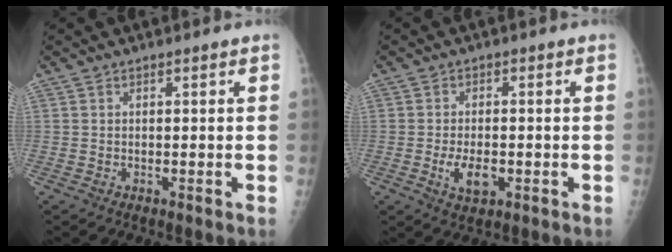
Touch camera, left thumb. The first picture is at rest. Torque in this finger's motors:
{"motor_torque": [-0.56, 0.70, 0.47, 0.19, 0.05]}